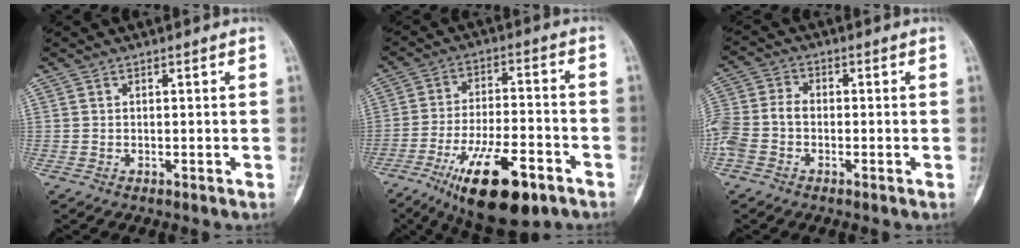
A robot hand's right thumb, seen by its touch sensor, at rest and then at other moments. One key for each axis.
{"total": 17.4, "fx": -9.5, "fy": 6.2, "fz": 13.2, "tx": -0.225, "ty": 0.041, "tz": -0.149}
{"total": 8.1, "fx": -2.3, "fy": 5.6, "fz": 5.4, "tx": -0.127, "ty": 0.022, "tz": -0.052}